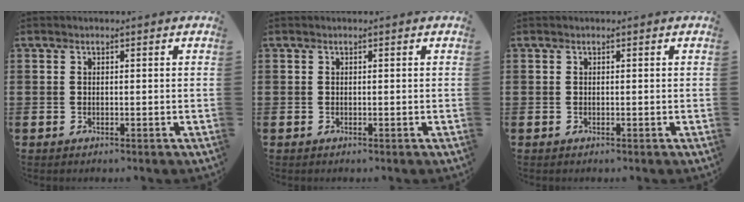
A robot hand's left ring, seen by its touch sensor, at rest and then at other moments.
{"total": 0.0}
{"total": 0.0}